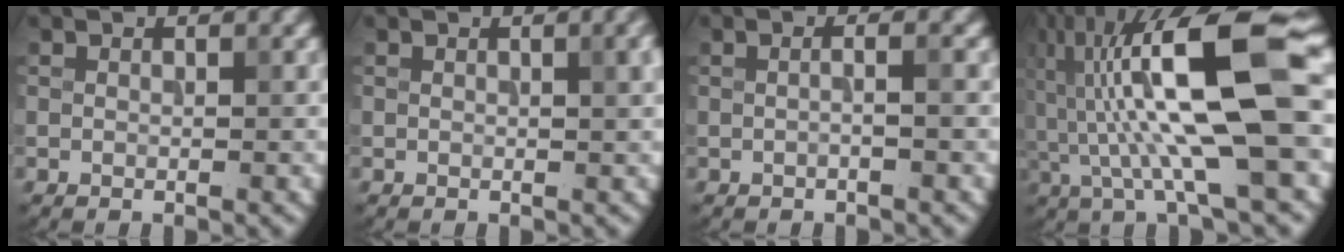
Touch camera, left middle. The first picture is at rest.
{"total": 2.6, "force": [0.8, 0.8, 2.3], "torque": [-0.019, 0.009, 0.008]}
{"total": 1.5, "force": [-0.1, 0.5, 1.4], "torque": [-0.010, -0.006, -0.012]}
{"total": 13.2, "force": [0.2, 3.1, 12.9], "torque": [-0.236, 0.025, -0.001]}